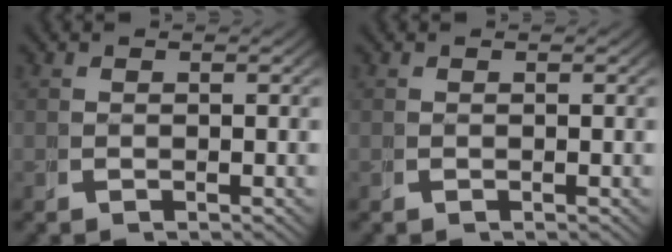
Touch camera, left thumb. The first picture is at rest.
{"total": 0.0}